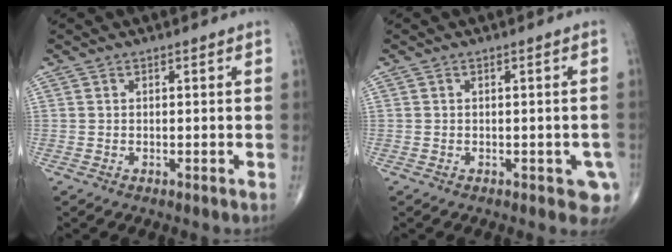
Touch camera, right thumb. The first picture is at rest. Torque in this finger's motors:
{"motor_torque": [0.04, 0.19, -0.09, -0.08, 0.08]}